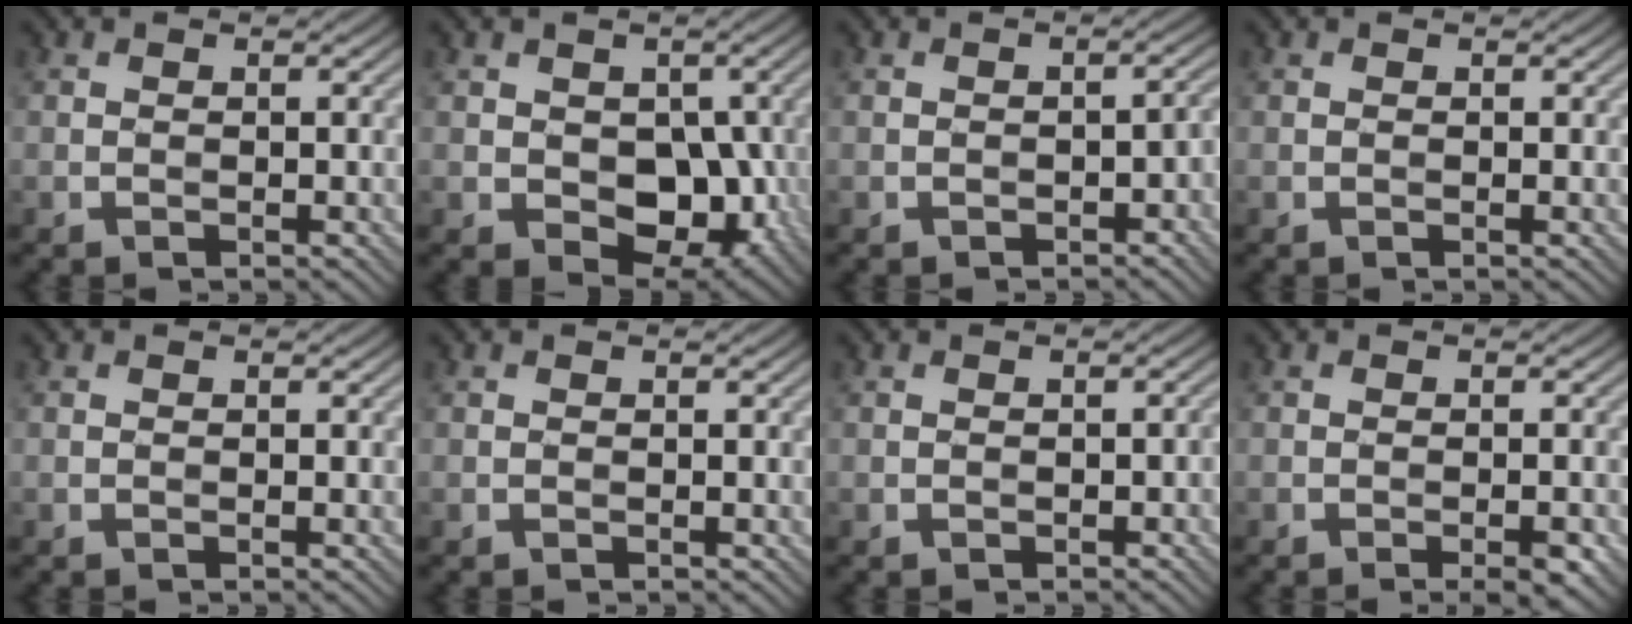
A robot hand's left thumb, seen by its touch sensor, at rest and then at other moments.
{"total": 7.3, "force": [-0.9, 5.3, 5.0], "torque": [-0.082, -0.018, -0.008]}
{"total": 2.3, "force": [-1.2, 1.2, 1.6], "torque": [-0.025, -0.003, -0.014]}
{"total": 0.0}
{"total": 0.0}
{"total": 0.0}
{"total": 0.6, "force": [-0.4, 0.3, 0.3], "torque": [-0.007, -0.003, -0.004]}
{"total": 1.6, "force": [-1.0, 0.1, 1.2], "torque": [-0.019, 0.004, -0.016]}